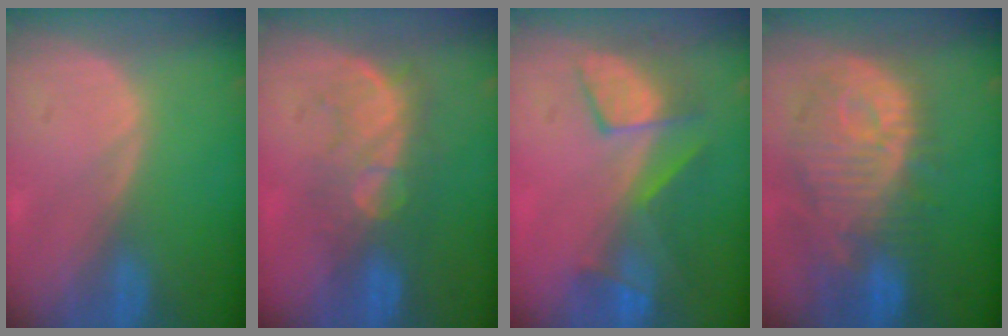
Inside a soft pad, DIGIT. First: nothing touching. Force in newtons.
{"total": 7.8, "press": 7.7, "slide": 1.5}
{"total": 7.7, "press": 7.3, "slide": 2.6}
{"total": 12.6, "press": 11.2, "slide": 5.7}